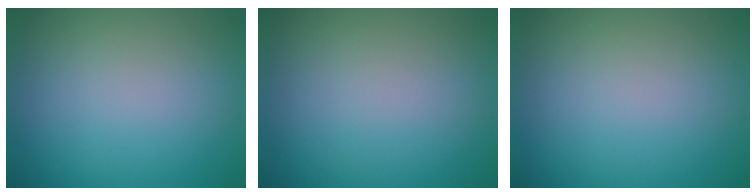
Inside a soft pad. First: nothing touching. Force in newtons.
{"total": 0.0}
{"total": 0.0}